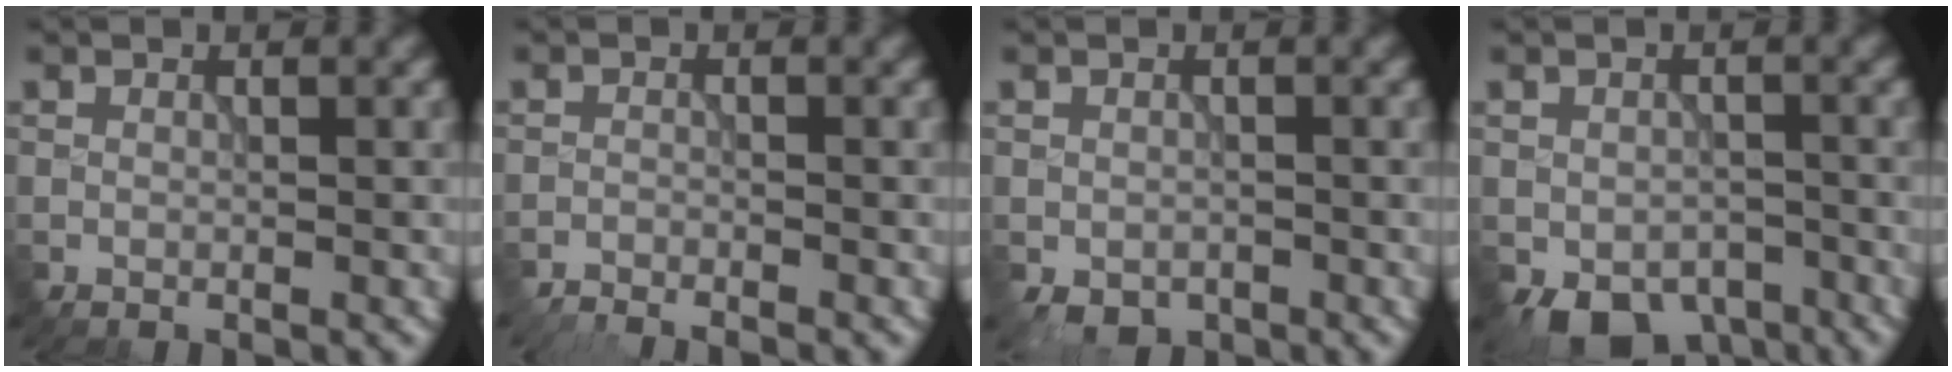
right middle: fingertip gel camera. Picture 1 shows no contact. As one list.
[{"total": 2.4, "force": [-2.3, 0.0, 0.4], "torque": [-0.011, -0.008, -0.045]}, {"total": 2.0, "force": [-1.1, 1.3, 1.0], "torque": [-0.019, -0.010, -0.017]}, {"total": 5.4, "force": [-3.2, 3.2, 2.8], "torque": [-0.039, -0.016, -0.046]}]